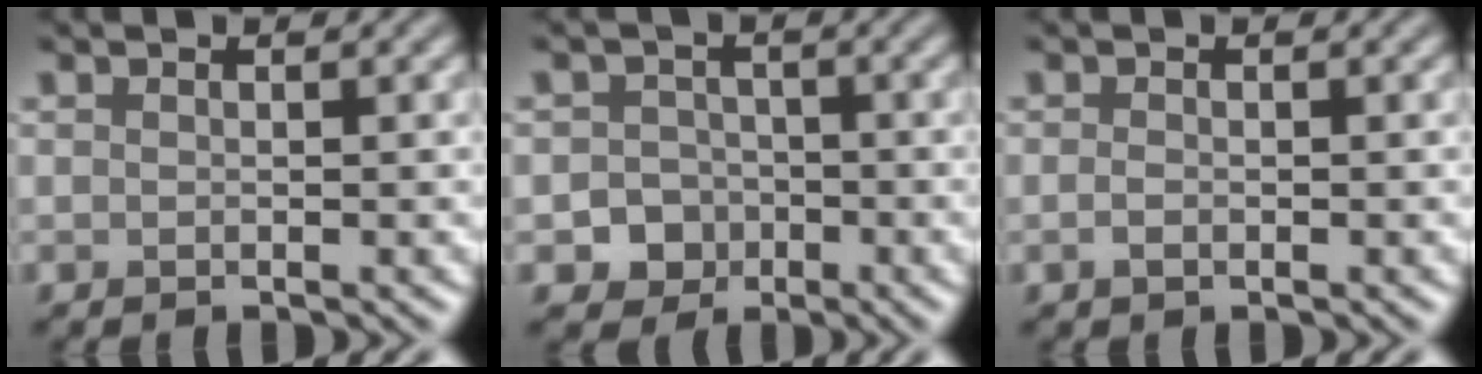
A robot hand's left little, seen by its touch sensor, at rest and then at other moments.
{"total": 3.3, "force": [-1.3, 3.0, 0.7], "torque": [0.014, 0.004, -0.030]}
{"total": 0.8, "force": [-0.2, 0.5, 0.6], "torque": [-0.015, -0.001, -0.004]}